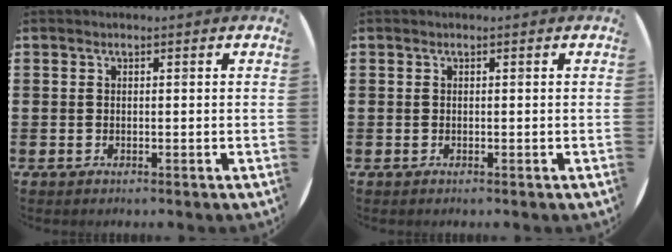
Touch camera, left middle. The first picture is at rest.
{"total": 0.0}